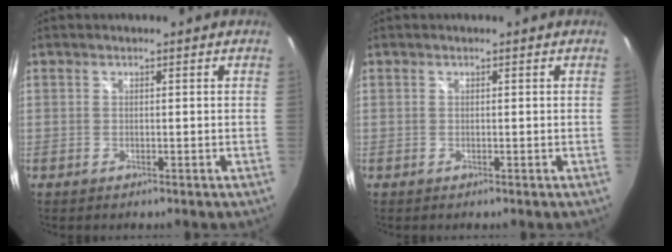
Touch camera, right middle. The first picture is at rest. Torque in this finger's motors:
{"motor_torque": [0.00, 0.00, 0.00, 0.00]}